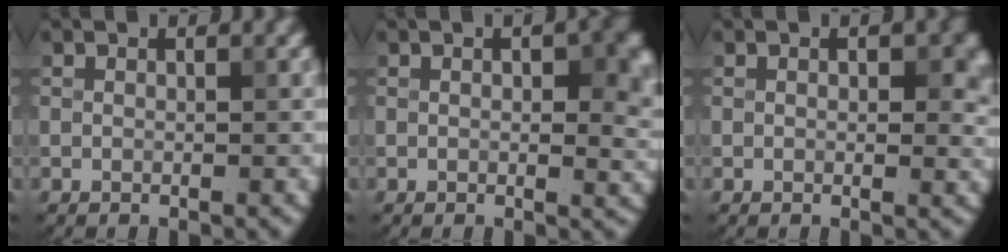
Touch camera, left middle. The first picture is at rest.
{"total": 5.8, "force": [1.3, 3.3, 4.6], "torque": [-0.043, -0.007, 0.021]}
{"total": 3.2, "force": [0.8, 2.0, 2.3], "torque": [-0.025, -0.005, 0.010]}